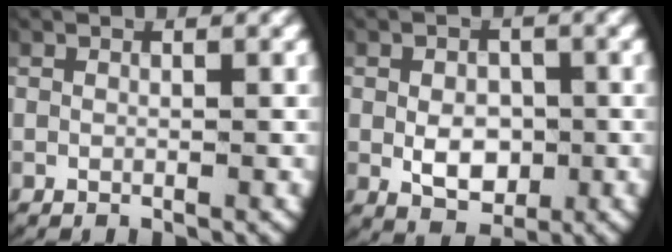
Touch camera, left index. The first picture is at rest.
{"total": 4.1, "force": [-0.8, 2.9, 2.7], "torque": [-0.050, -0.026, -0.001]}